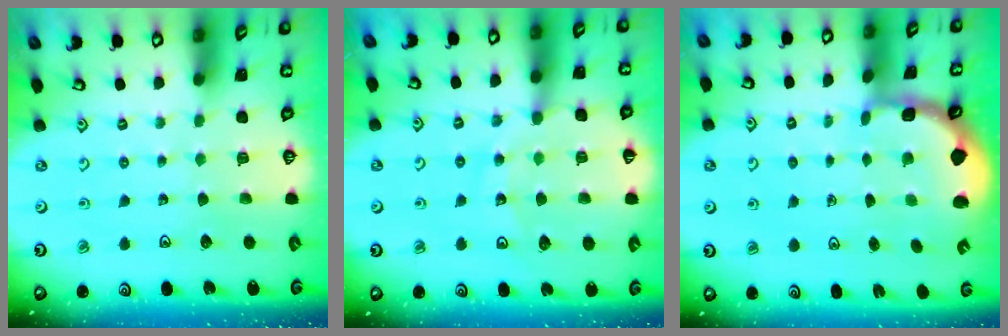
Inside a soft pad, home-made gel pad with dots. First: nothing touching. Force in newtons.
{"total": 12.9, "press": 12.4, "slide": 3.4}
{"total": 1.8, "press": 1.7, "slide": 0.4}